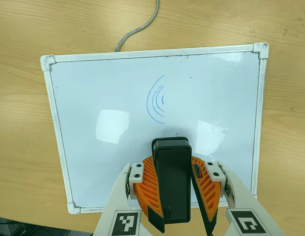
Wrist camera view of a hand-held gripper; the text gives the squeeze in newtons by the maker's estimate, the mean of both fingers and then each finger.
{"total": 12.5, "left": 11.7, "right": 13.4}